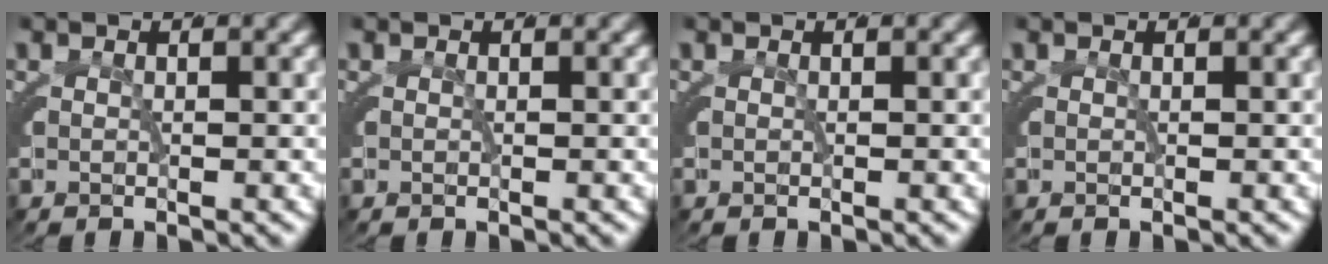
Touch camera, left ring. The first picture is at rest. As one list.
[{"total": 0.0}, {"total": 0.0}, {"total": 0.0}]